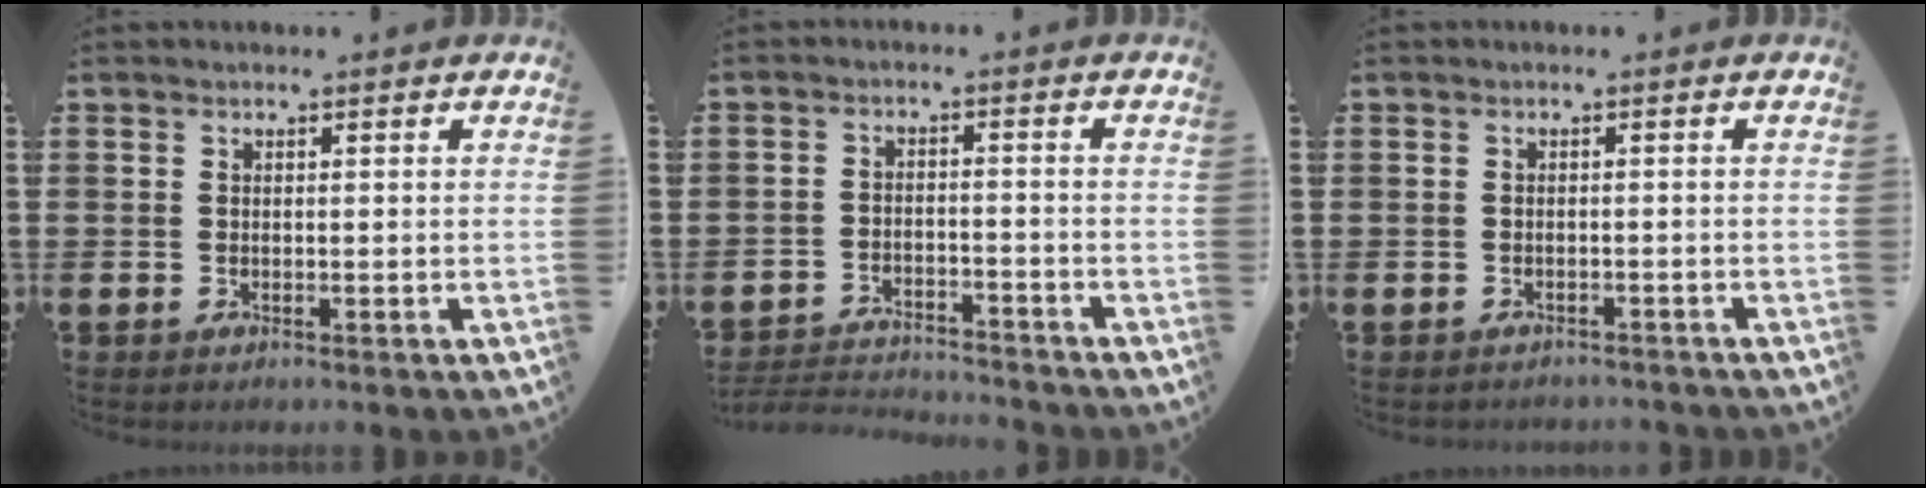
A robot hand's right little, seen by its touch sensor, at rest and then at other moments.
{"total": 2.8, "force": [-2.8, 0.2, 0.0], "torque": [-0.006, 0.004, -0.061]}
{"total": 0.6, "force": [-0.6, 0.1, -0.1], "torque": [-0.001, 0.001, -0.013]}